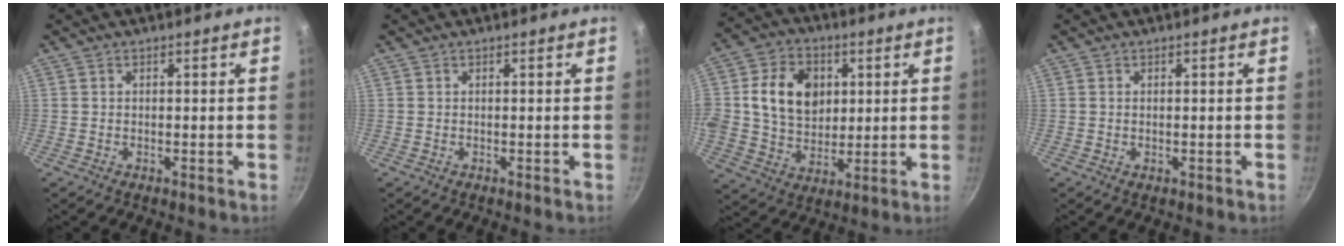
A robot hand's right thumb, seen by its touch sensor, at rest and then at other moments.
{"total": 0.0}
{"total": 15.4, "force": [2.9, 11.9, 9.3], "torque": [-0.141, 0.008, 0.046]}
{"total": 0.7, "force": [-0.1, 0.3, 0.6], "torque": [-0.008, 0.000, -0.002]}